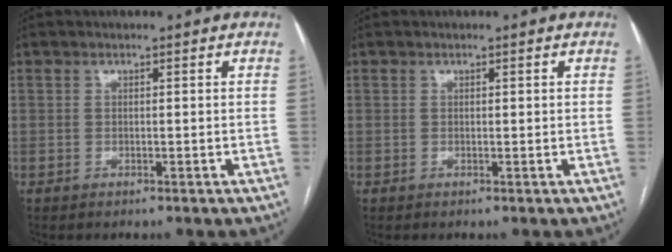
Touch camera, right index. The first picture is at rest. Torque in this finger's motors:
{"motor_torque": [-0.11, 0.05, 0.05, 0.01]}